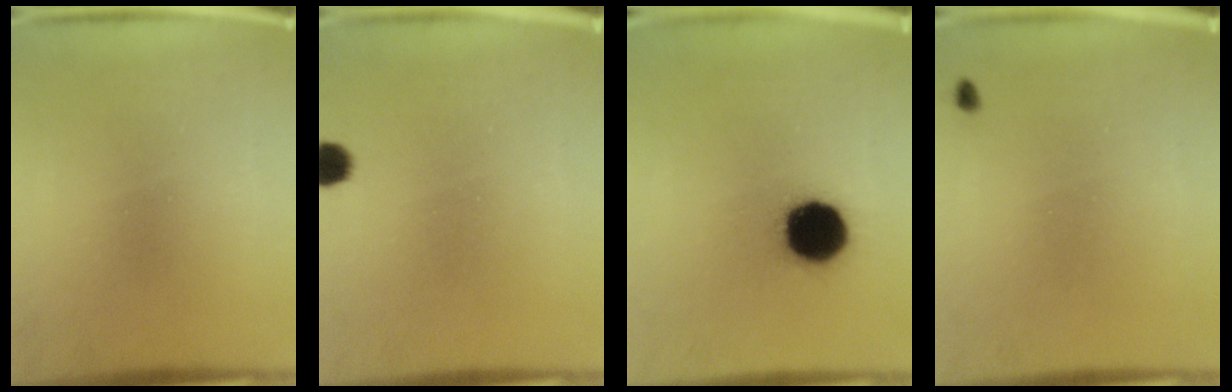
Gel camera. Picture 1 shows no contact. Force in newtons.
{"total": 3.1}
{"total": 13.5}
{"total": 0.6}